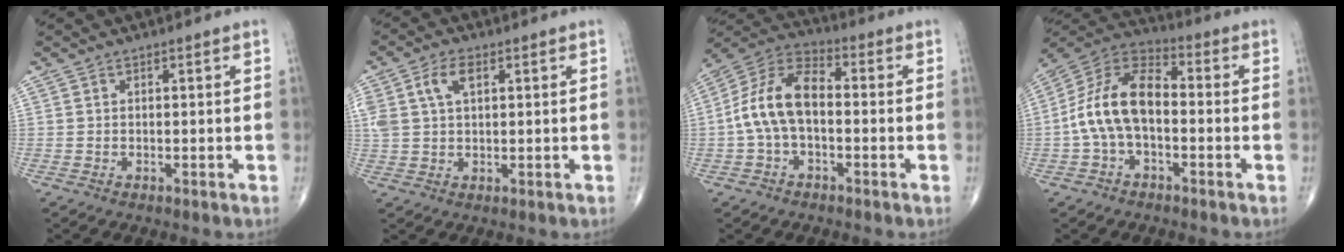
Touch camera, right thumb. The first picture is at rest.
{"total": 6.5, "force": [2.4, 3.6, 4.8], "torque": [-0.107, 0.008, 0.050]}
{"total": 11.9, "force": [-0.9, 6.7, 9.7], "torque": [-0.190, 0.039, -0.028]}
{"total": 13.3, "force": [-1.5, 7.6, 10.9], "torque": [-0.207, 0.042, -0.039]}